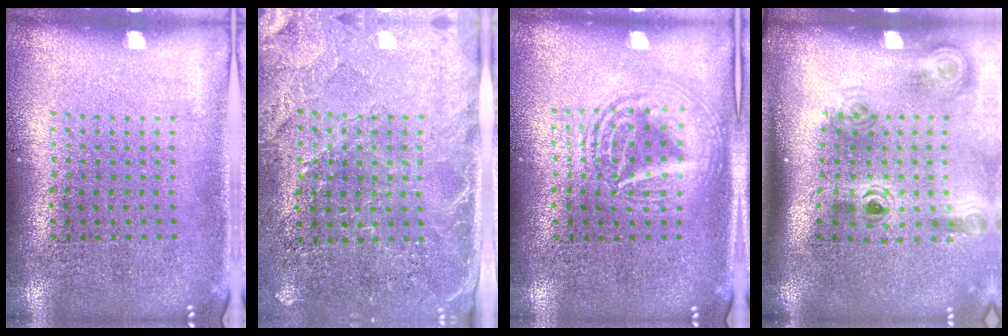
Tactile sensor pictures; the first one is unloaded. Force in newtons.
{"total": 2.9, "press": 2.6, "slide": 1.2}
{"total": 2.8, "press": 2.8, "slide": 0.3}
{"total": 1.8, "press": 1.3, "slide": 1.3}